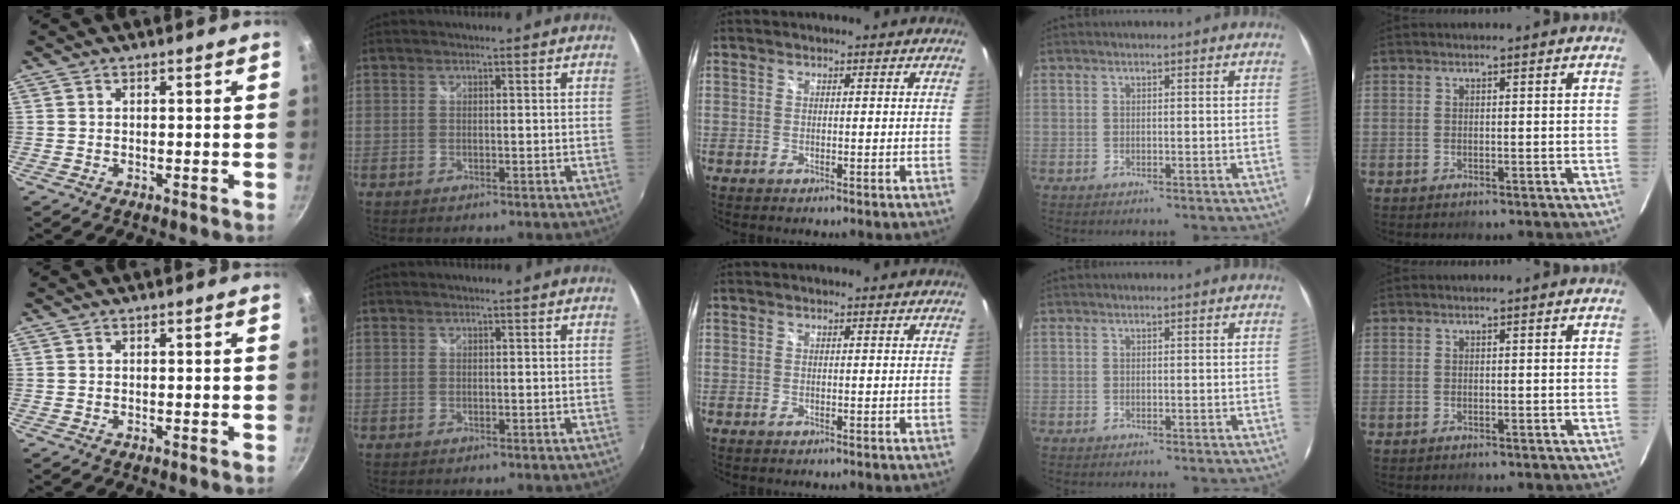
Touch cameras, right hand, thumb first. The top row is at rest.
{}